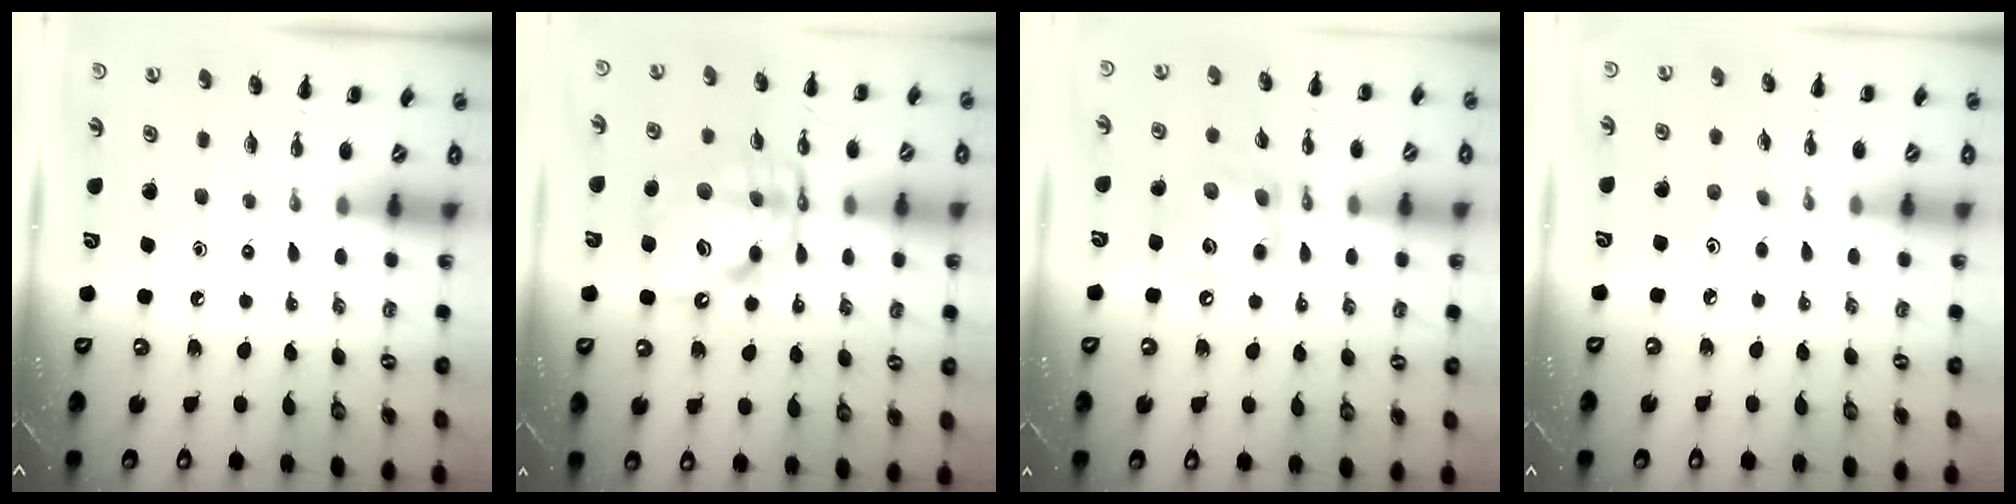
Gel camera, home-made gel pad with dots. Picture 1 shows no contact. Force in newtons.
{"total": 14.0, "press": 13.5, "slide": 3.9}
{"total": 13.6, "press": 13.5, "slide": 1.2}
{"total": 2.8, "press": 2.7, "slide": 0.8}